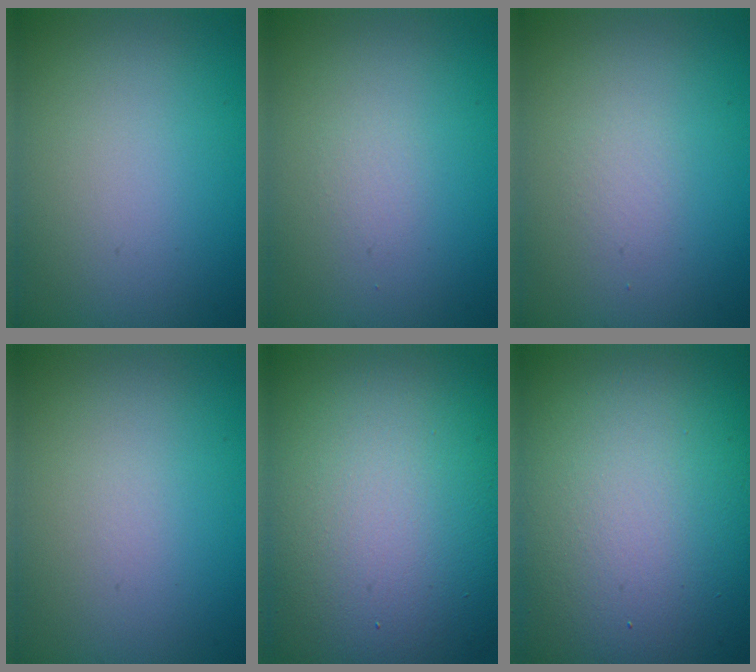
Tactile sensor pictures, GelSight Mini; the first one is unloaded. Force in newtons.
{"total": 0.6, "press": 0.6, "slide": 0.0}
{"total": 0.7, "press": 0.7, "slide": 0.0}
{"total": 0.0}
{"total": 19.4, "press": 19.4, "slide": 0.6}
{"total": 20.0, "press": 20.0, "slide": 0.9}